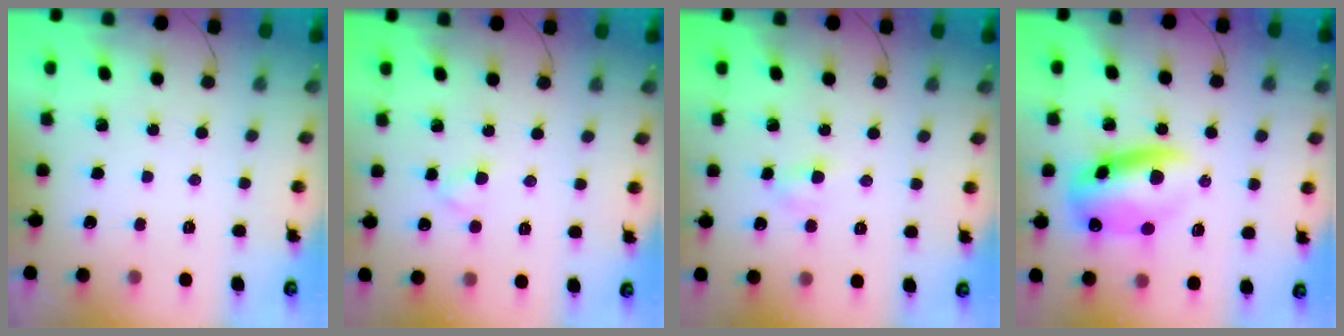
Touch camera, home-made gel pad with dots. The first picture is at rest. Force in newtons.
{"total": 2.7, "press": 2.5, "slide": 1.2}
{"total": 3.5, "press": 3.3, "slide": 1.0}
{"total": 12.7, "press": 12.4, "slide": 2.4}